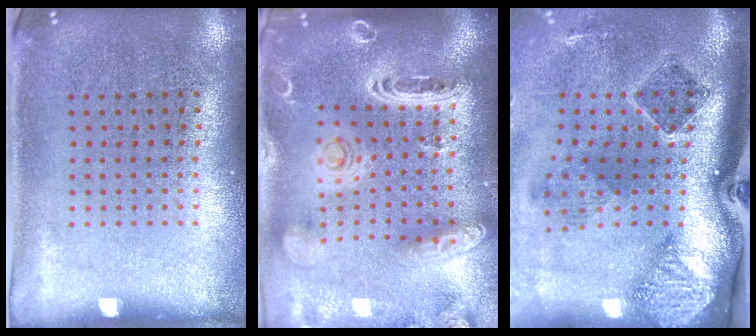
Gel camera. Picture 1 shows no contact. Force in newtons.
{"total": 3.6, "press": 2.9, "slide": 2.2}
{"total": 2.9, "press": 1.9, "slide": 2.2}